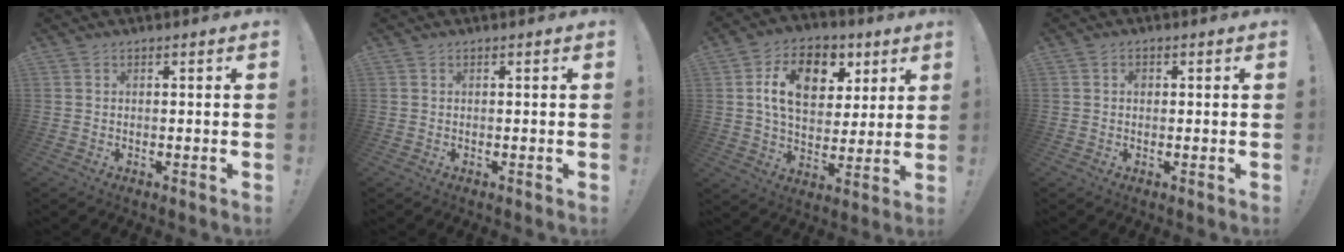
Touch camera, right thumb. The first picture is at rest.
{"total": 0.0}
{"total": 15.5, "force": [5.6, 10.4, 10.0], "torque": [-0.151, -0.012, 0.103]}
{"total": 1.0, "force": [-0.1, 0.9, 0.4], "torque": [-0.009, 0.004, -0.003]}